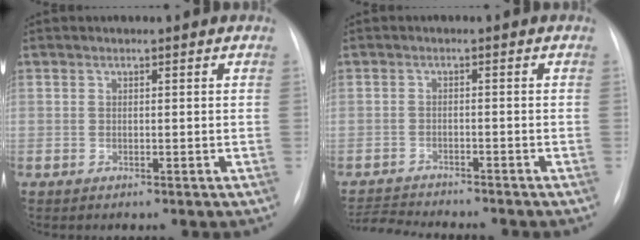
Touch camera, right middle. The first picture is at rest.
{"total": 7.6, "force": [-7.3, 0.1, 1.8], "torque": [-0.028, -0.008, -0.117]}